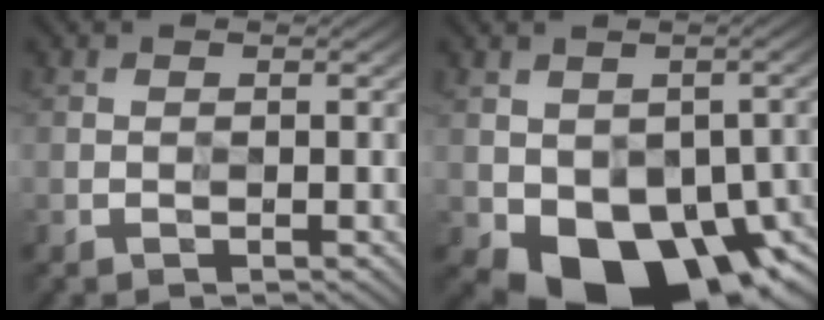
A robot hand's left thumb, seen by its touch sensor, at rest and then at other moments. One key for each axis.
{"total": 11.6, "fx": -4.8, "fy": 7.2, "fz": 7.7, "tx": -0.121, "ty": -0.029, "tz": -0.067}